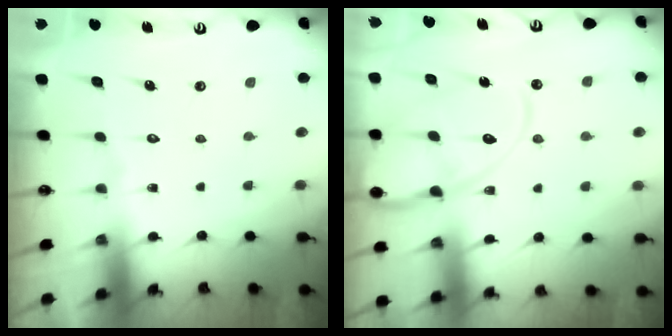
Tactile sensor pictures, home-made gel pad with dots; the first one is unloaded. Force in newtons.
{"total": 15.1, "press": 15.1, "slide": 1.3}